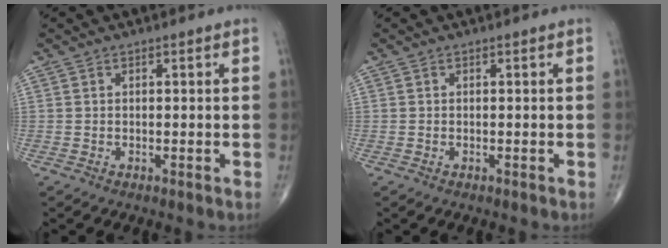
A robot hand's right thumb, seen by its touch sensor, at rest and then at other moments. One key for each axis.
{"total": 0.0}